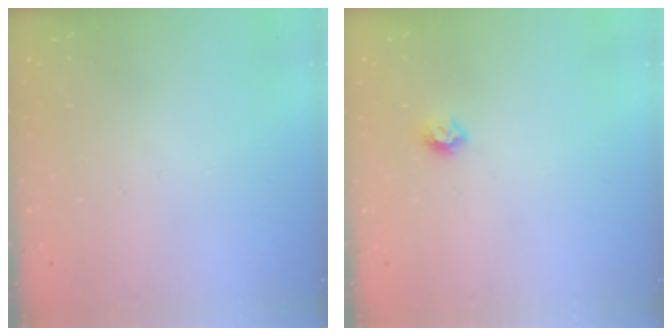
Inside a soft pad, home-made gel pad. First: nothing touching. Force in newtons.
{"total": 6.0, "press": 5.9, "slide": 0.7}